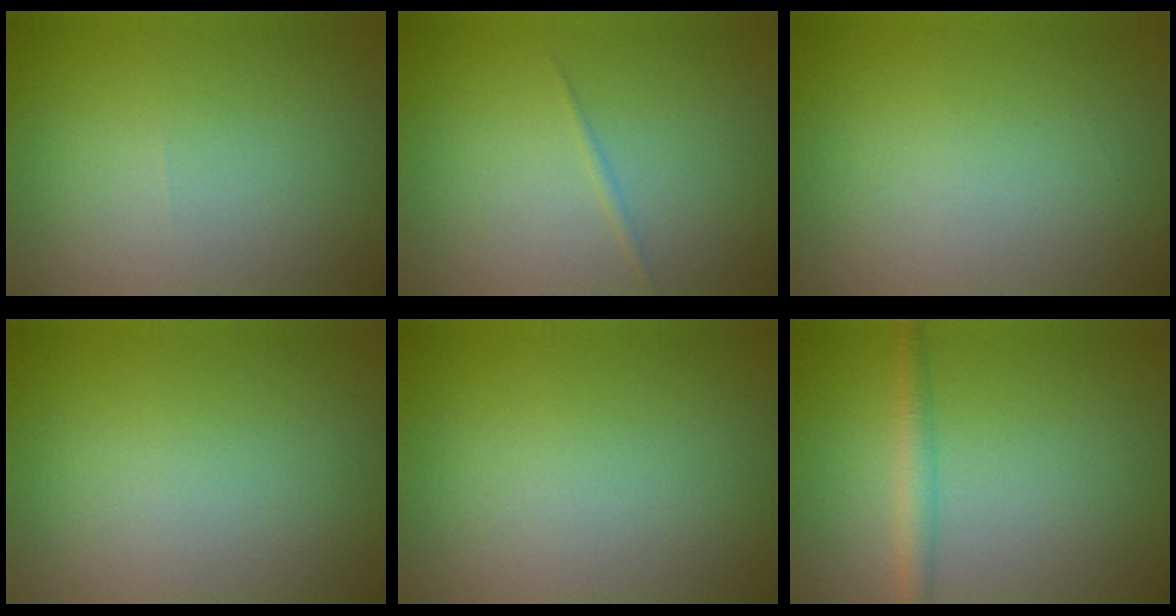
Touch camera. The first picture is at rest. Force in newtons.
{"total": 0.5, "press": 0.5, "slide": 0.0}
{"total": 0.0}
{"total": 0.0}
{"total": 0.0}
{"total": 2.3, "press": 2.3, "slide": 0.1}